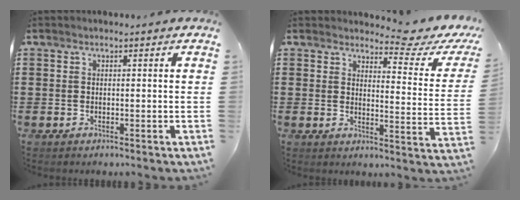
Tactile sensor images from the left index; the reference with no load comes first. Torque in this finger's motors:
{"motor_torque": [-0.58, -0.63, -0.41, -0.21]}